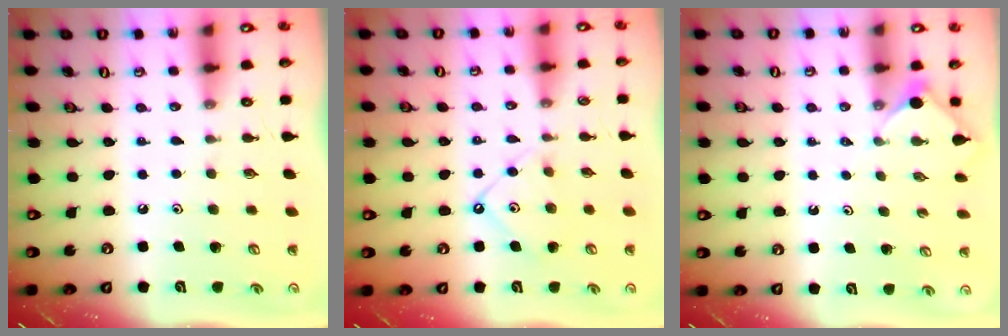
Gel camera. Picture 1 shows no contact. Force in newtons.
{"total": 7.7, "press": 7.7, "slide": 0.8}
{"total": 2.3, "press": 2.2, "slide": 0.3}